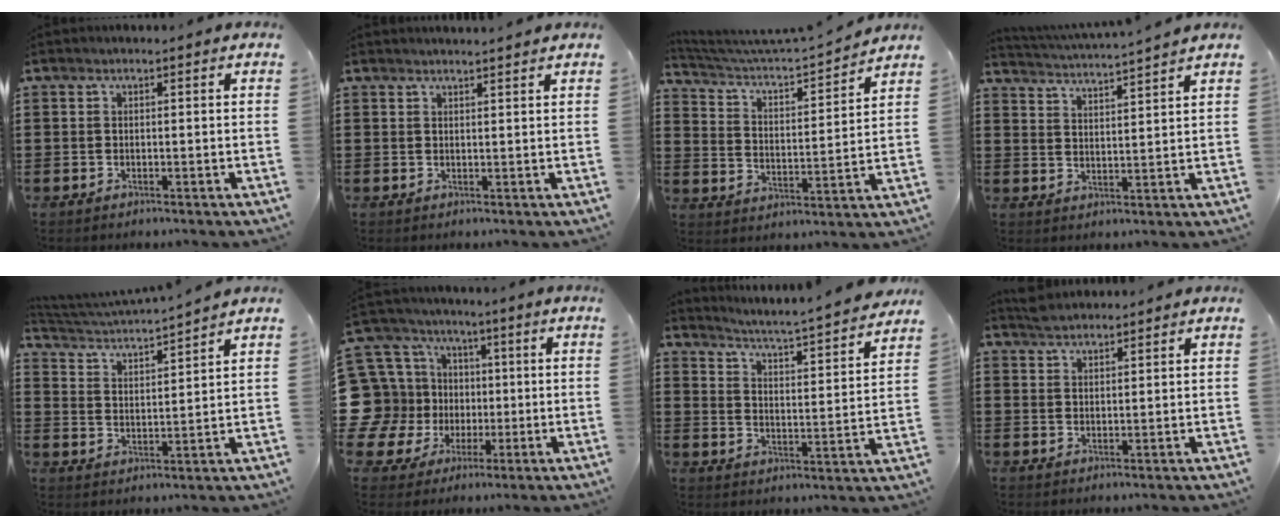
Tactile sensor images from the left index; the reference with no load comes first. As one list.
[{"total": 1.4, "force": [1.4, -0.2, 0.1], "torque": [-0.003, -0.001, 0.028]}, {"total": 3.9, "force": [3.7, 0.2, 1.2], "torque": [-0.047, -0.039, 0.052]}, {"total": 3.6, "force": [3.4, -0.7, 0.5], "torque": [-0.026, -0.026, 0.057]}, {"total": 3.6, "force": [3.5, -0.4, 0.7], "torque": [-0.034, -0.028, 0.055]}, {"total": 11.9, "force": [-1.0, 11.7, 2.0], "torque": [-0.123, -0.006, -0.002]}, {"total": 4.1, "force": [3.8, -1.0, 1.1], "torque": [-0.043, -0.043, 0.054]}, {"total": 2.4, "force": [2.3, 0.6, 0.4], "torque": [-0.013, 0.004, 0.044]}]